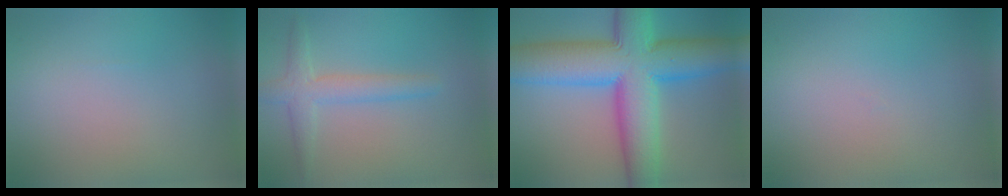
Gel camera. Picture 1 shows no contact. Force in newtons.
{"total": 2.8, "press": 2.8, "slide": 0.2}
{"total": 13.3, "press": 13.3, "slide": 0.2}
{"total": 0.0}